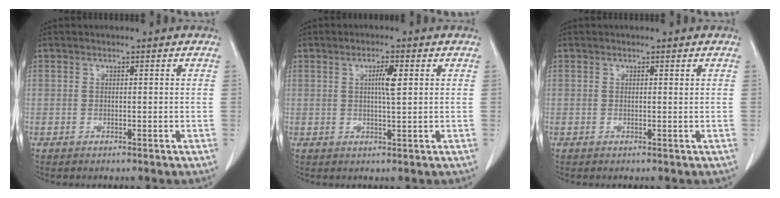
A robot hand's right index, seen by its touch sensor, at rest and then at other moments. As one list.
[{"total": 3.3, "force": [0.9, 0.2, 3.1], "torque": [-0.055, 0.000, 0.014]}, {"total": 0.0}]